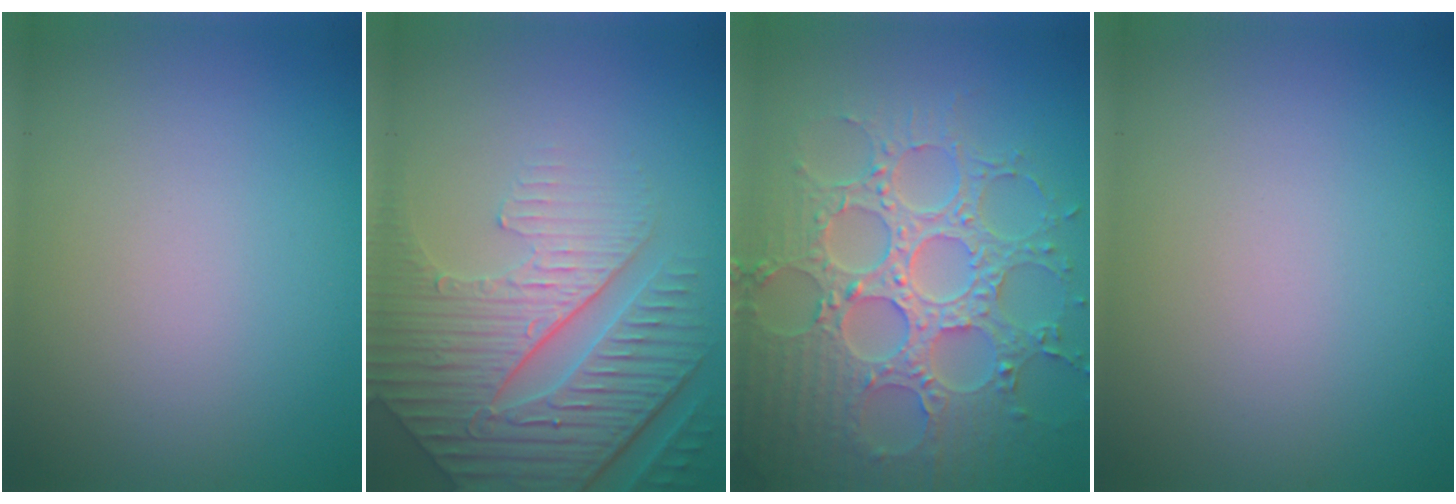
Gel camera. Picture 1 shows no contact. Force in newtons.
{"total": 6.6, "press": 5.5, "slide": 3.7}
{"total": 8.5, "press": 6.5, "slide": 5.4}
{"total": 0.0}